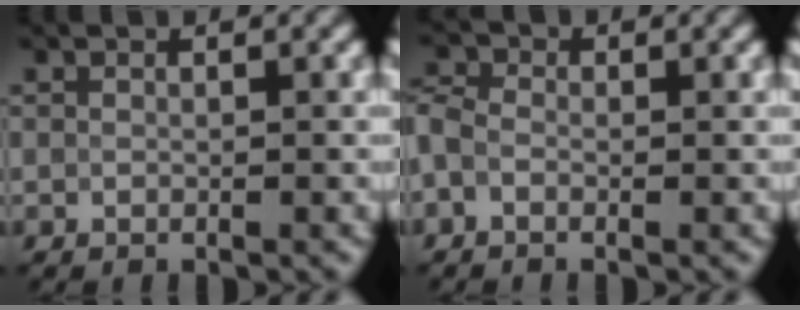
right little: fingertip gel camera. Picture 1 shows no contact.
{"total": 1.9, "force": [-0.6, 1.3, 1.2], "torque": [-0.016, 0.011, -0.026]}